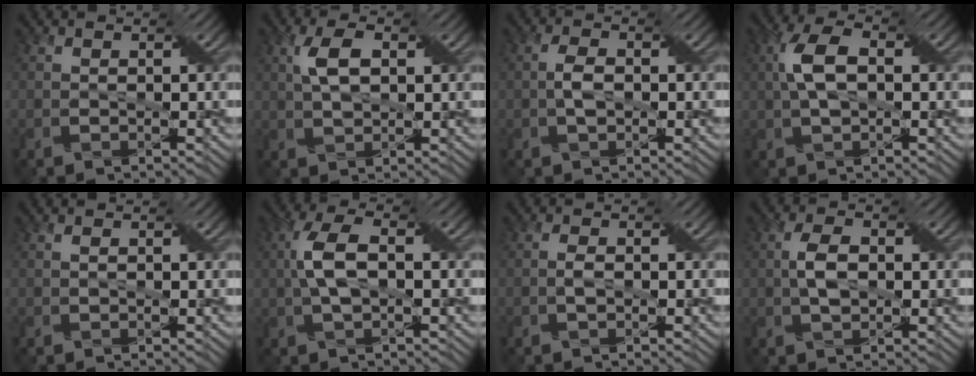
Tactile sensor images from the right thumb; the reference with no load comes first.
{"total": 4.4, "force": [1.4, 1.9, 3.7], "torque": [-0.080, 0.009, 0.027]}
{"total": 2.3, "force": [-0.3, 1.1, 2.0], "torque": [-0.046, 0.003, -0.008]}
{"total": 6.1, "force": [0.8, 3.1, 5.2], "torque": [-0.116, 0.014, 0.009]}
{"total": 0.5, "force": [0.3, -0.1, 0.5], "torque": [-0.010, 0.002, 0.004]}
{"total": 5.6, "force": [0.3, 2.3, 5.1], "torque": [-0.117, 0.013, 0.002]}
{"total": 0.9, "force": [-0.3, 0.2, 0.9], "torque": [-0.021, 0.003, -0.008]}
{"total": 3.7, "force": [0.2, 1.8, 3.2], "torque": [-0.069, 0.002, 0.001]}